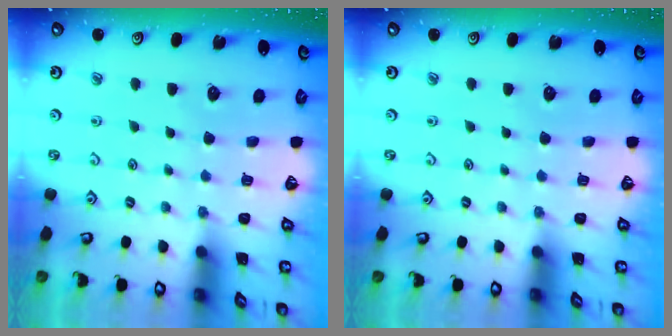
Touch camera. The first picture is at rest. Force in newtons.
{"total": 0.0}